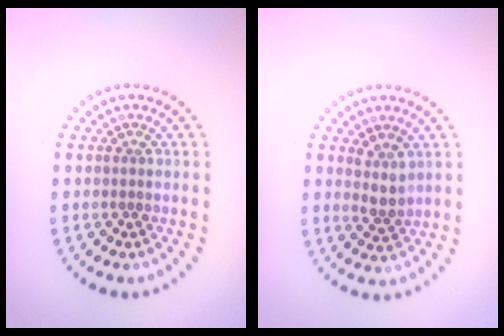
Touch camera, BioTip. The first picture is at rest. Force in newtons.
{"total": 2.0, "press": 1.7, "slide": 1.2}